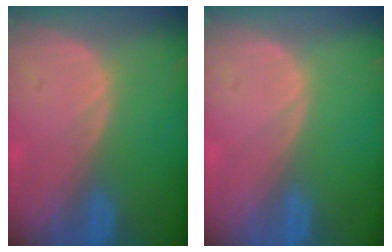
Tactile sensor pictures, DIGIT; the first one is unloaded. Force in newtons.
{"total": 0.0}